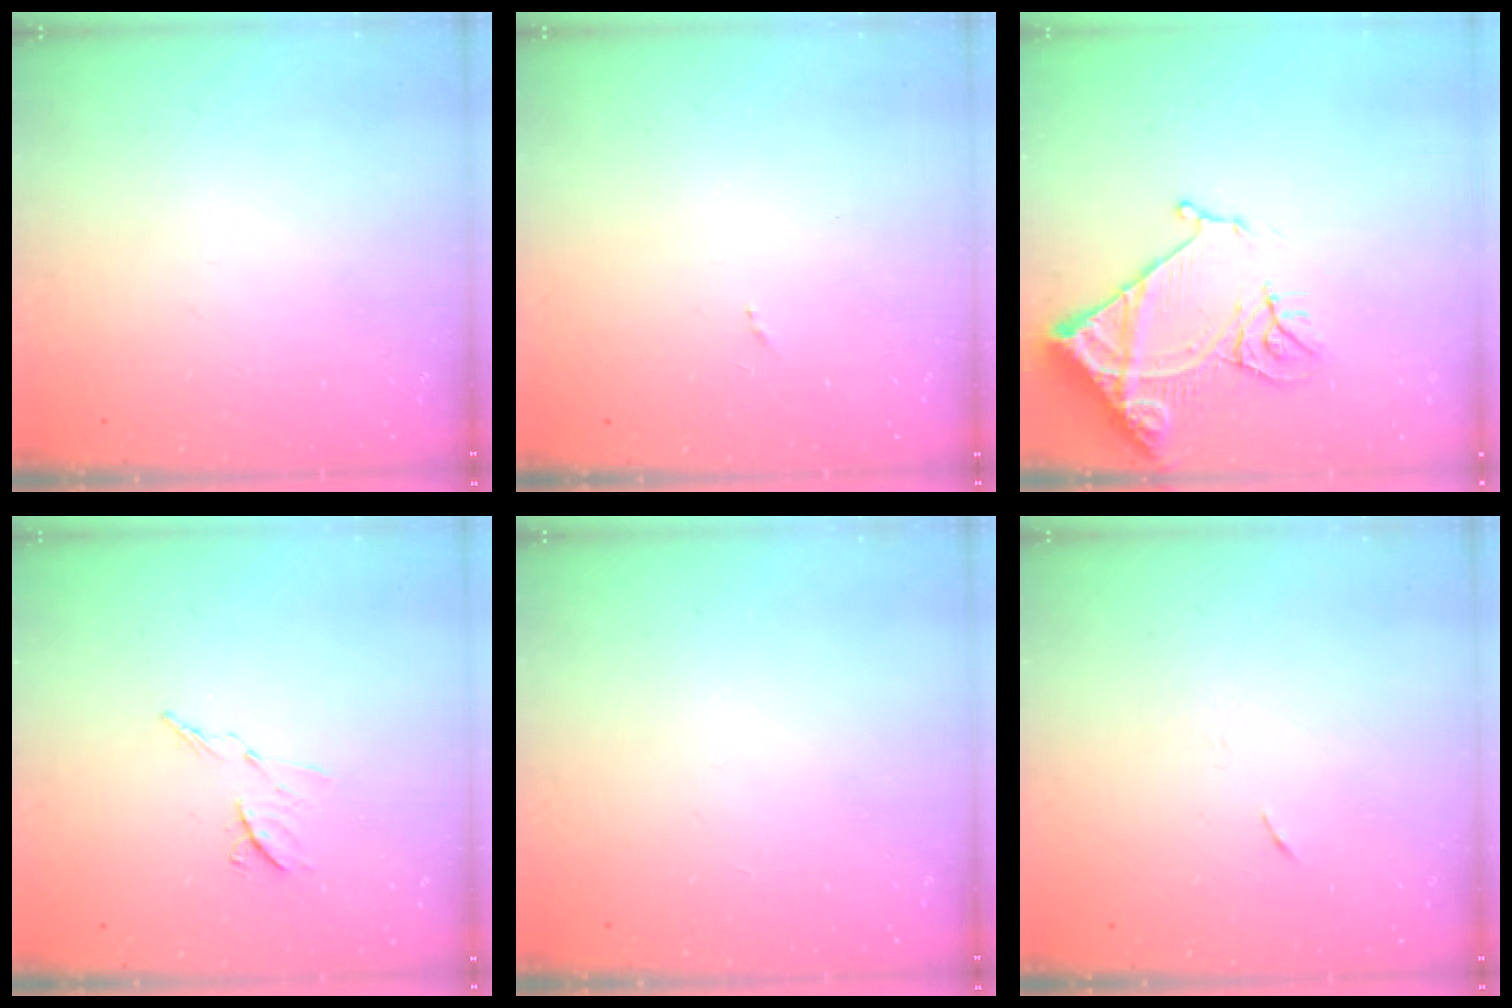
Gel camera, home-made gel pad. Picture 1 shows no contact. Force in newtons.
{"total": 4.2, "press": 4.1, "slide": 0.7}
{"total": 14.4, "press": 14.3, "slide": 1.7}
{"total": 6.8, "press": 6.7, "slide": 0.8}
{"total": 0.0}
{"total": 4.0, "press": 3.6, "slide": 1.7}